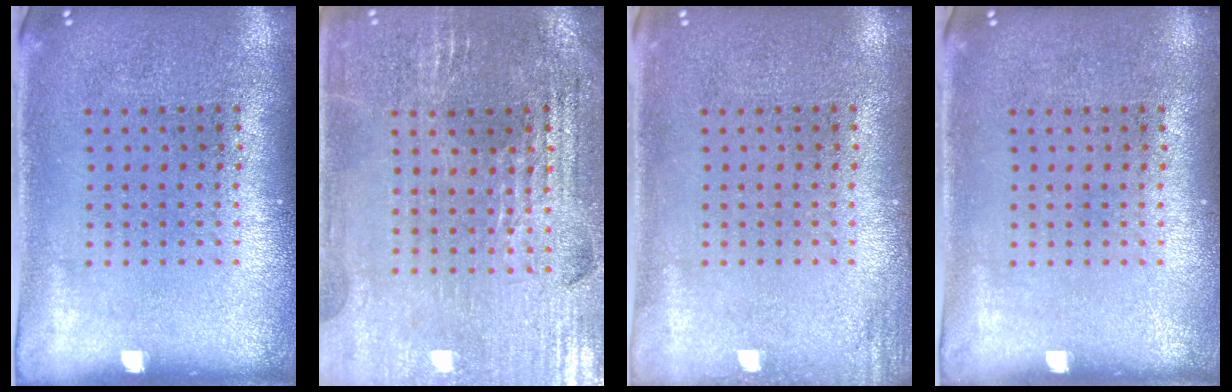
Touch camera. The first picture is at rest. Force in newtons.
{"total": 2.9, "press": 2.8, "slide": 0.5}
{"total": 1.2, "press": 1.2, "slide": 0.3}
{"total": 0.0}